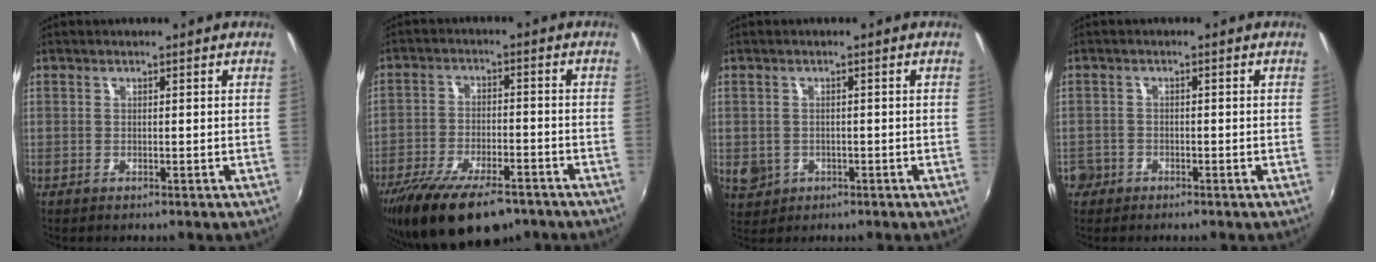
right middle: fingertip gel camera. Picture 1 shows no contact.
{"total": 16.8, "force": [-12.3, 6.1, 9.7], "torque": [-0.198, -0.040, -0.198]}
{"total": 4.4, "force": [-1.1, 3.9, 1.6], "torque": [-0.037, -0.003, -0.010]}
{"total": 3.7, "force": [-2.2, 2.9, 0.7], "torque": [-0.029, 0.002, -0.042]}